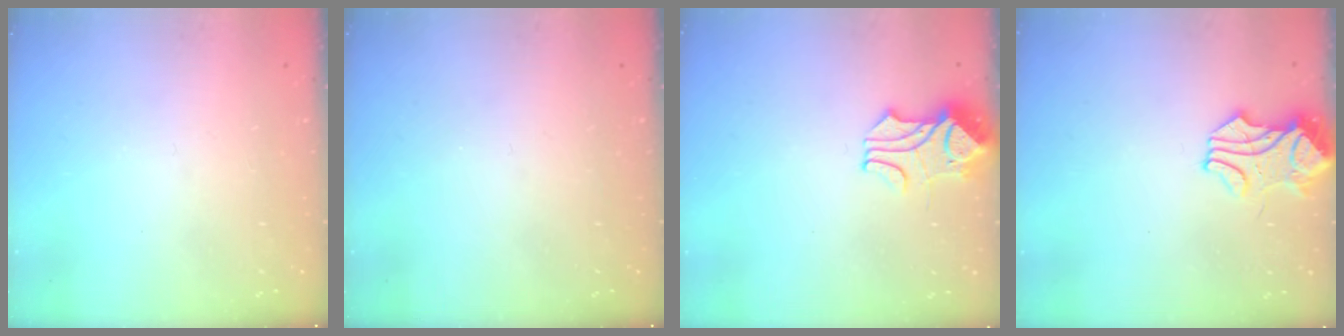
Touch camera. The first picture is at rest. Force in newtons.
{"total": 0.0}
{"total": 1.9, "press": 1.5, "slide": 1.1}
{"total": 1.7, "press": 1.5, "slide": 0.8}